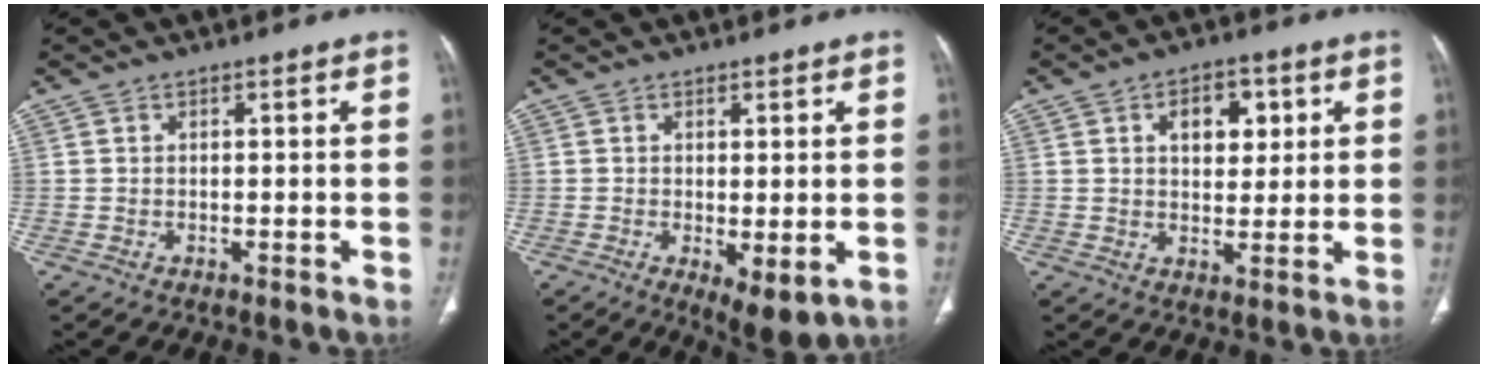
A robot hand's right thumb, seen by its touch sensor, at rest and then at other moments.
{"total": 5.7, "force": [-1.2, 2.2, 5.1], "torque": [-0.079, -0.019, -0.011]}
{"total": 7.6, "force": [2.6, 4.9, 5.2], "torque": [-0.043, -0.007, 0.036]}